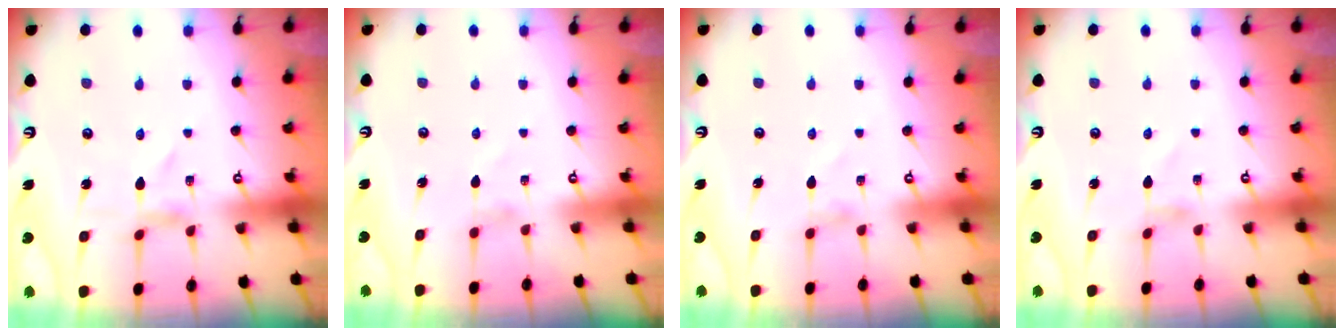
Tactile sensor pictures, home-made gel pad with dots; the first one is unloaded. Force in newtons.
{"total": 0.6, "press": 0.6, "slide": 0.2}
{"total": 0.0}
{"total": 0.0}